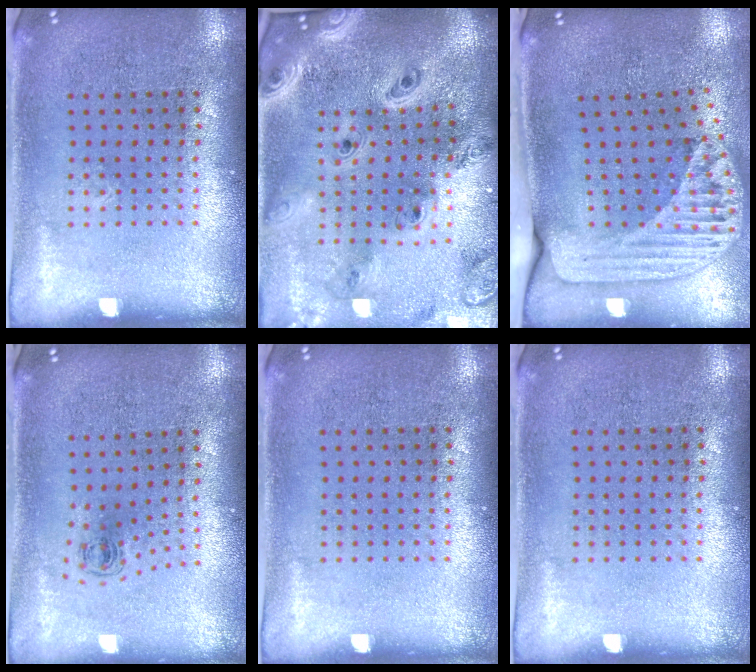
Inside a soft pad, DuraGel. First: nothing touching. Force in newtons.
{"total": 4.1, "press": 3.1, "slide": 2.7}
{"total": 2.5, "press": 1.8, "slide": 1.7}
{"total": 0.6, "press": 0.3, "slide": 0.5}
{"total": 0.0}
{"total": 0.0}